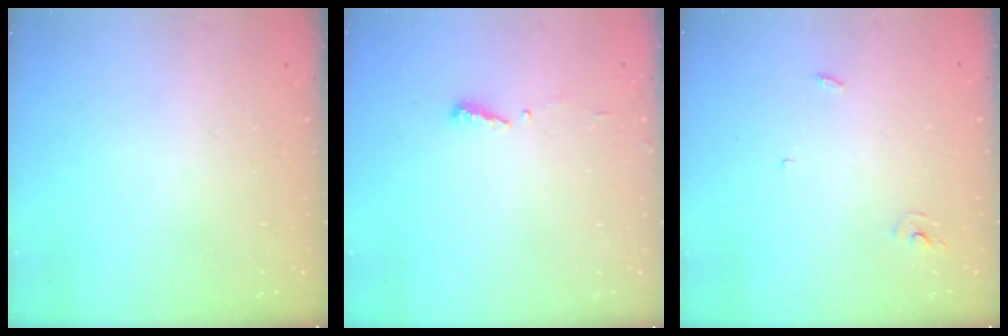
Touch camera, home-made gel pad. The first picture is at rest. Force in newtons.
{"total": 4.4, "press": 4.4, "slide": 0.3}
{"total": 2.5, "press": 2.5, "slide": 0.2}